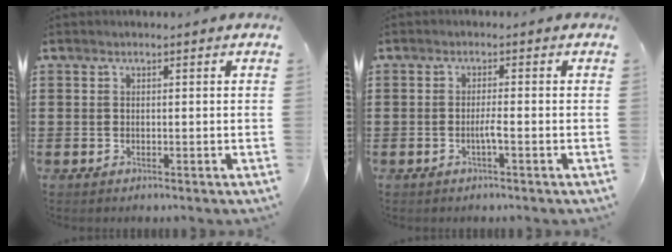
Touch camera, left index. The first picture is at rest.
{"total": 1.9, "force": [-0.7, 0.0, 1.8], "torque": [-0.033, 0.000, -0.013]}